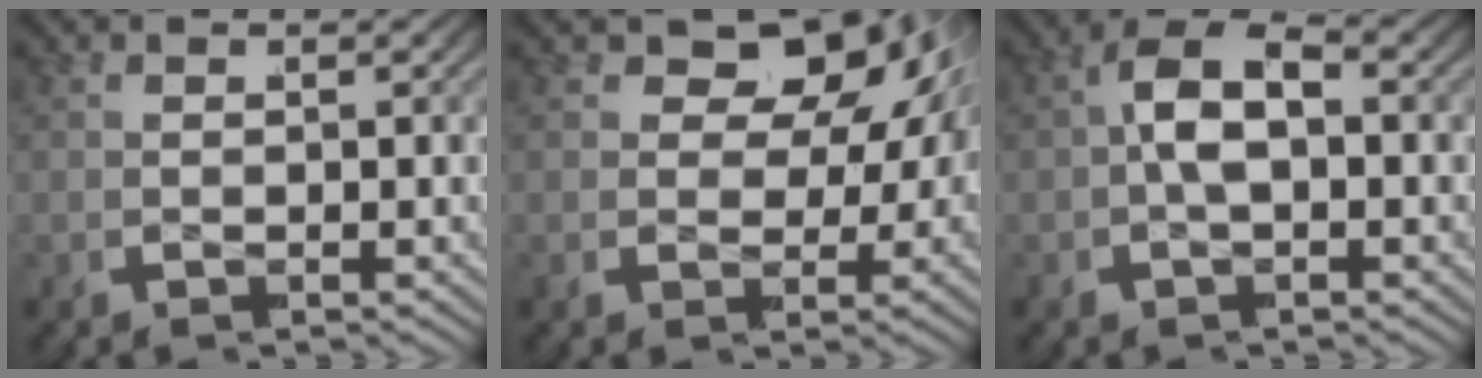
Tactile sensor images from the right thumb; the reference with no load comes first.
{"total": 10.3, "force": [2.1, 6.8, 7.5], "torque": [-0.105, 0.003, 0.025]}
{"total": 6.2, "force": [-0.2, 3.6, 5.0], "torque": [-0.091, 0.003, -0.010]}